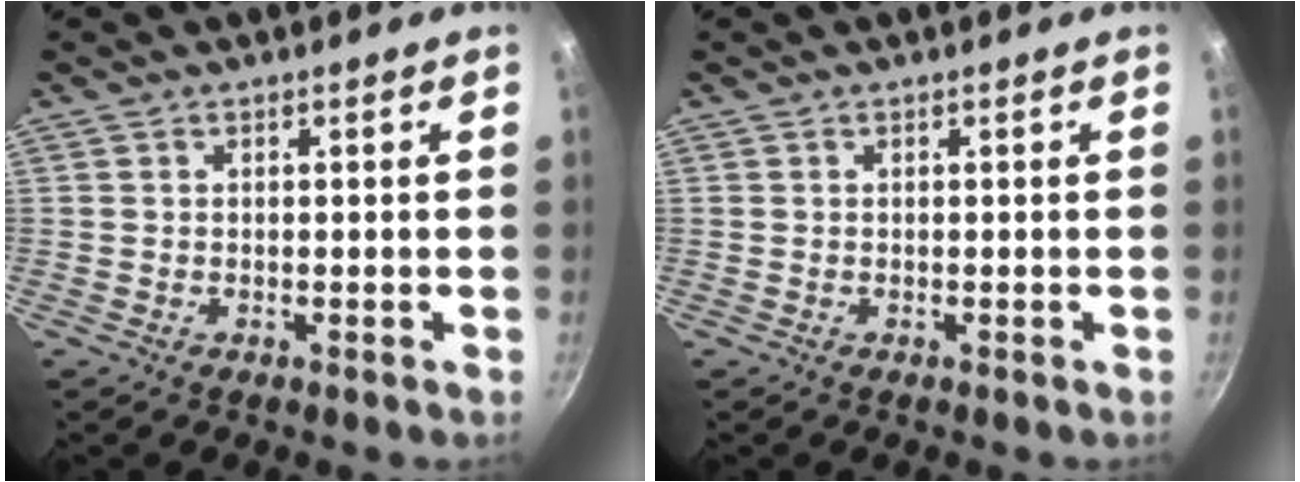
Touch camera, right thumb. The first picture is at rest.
{"total": 0.0}